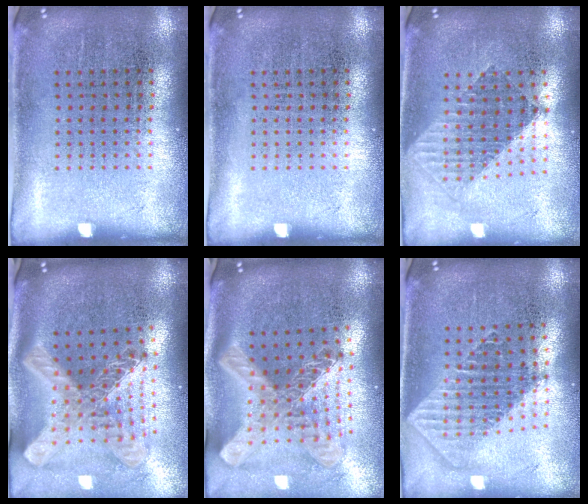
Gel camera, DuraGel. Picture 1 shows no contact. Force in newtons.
{"total": 0.0}
{"total": 1.6, "press": 1.3, "slide": 0.9}
{"total": 3.0, "press": 2.1, "slide": 2.2}
{"total": 3.0, "press": 2.1, "slide": 2.2}
{"total": 1.8, "press": 1.5, "slide": 1.0}